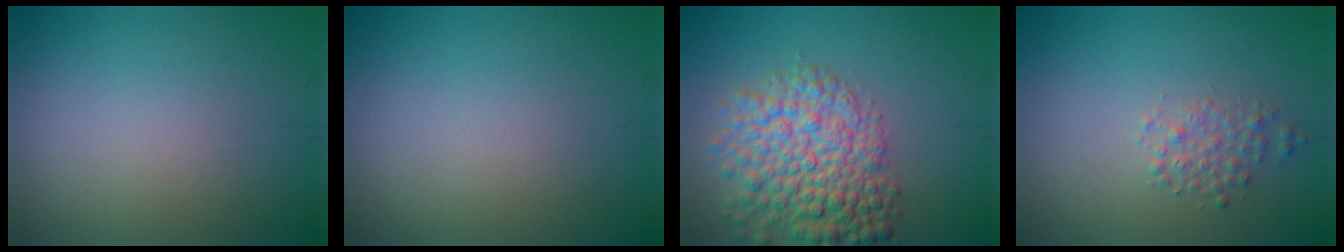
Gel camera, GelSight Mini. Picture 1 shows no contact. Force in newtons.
{"total": 0.0}
{"total": 7.5, "press": 7.5, "slide": 0.3}
{"total": 1.6, "press": 1.6, "slide": 0.0}